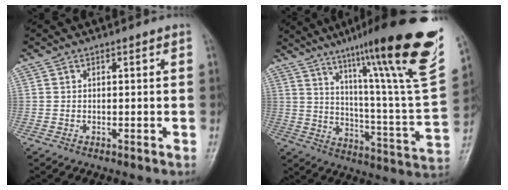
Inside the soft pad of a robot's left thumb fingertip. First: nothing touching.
{"total": 29.1, "force": [17.7, 2.8, 23.0], "torque": [-0.312, -0.068, 0.264]}